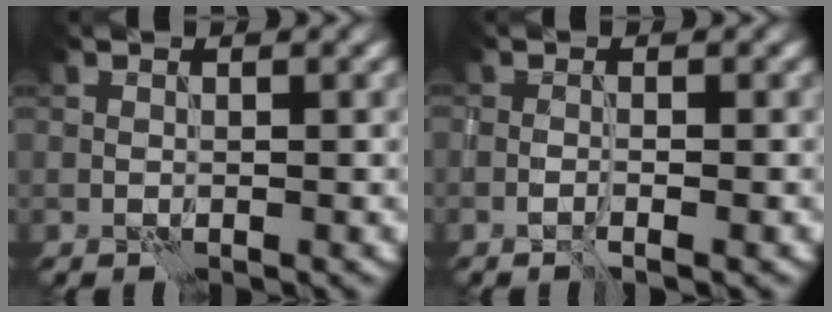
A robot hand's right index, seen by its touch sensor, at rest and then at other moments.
{"total": 1.2, "force": [-0.7, 0.2, 1.0], "torque": [-0.017, 0.000, -0.015]}